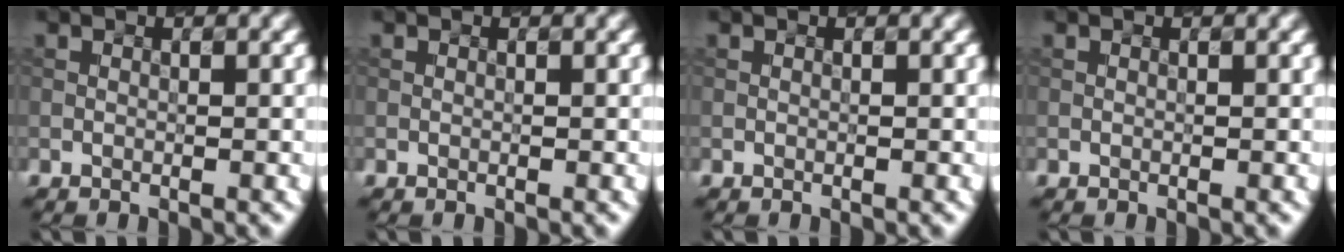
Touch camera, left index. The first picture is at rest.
{"total": 0.0}
{"total": 0.0}
{"total": 0.0}